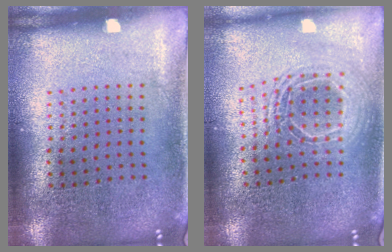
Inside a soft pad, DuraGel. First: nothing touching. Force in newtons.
{"total": 1.7, "press": 1.5, "slide": 0.9}